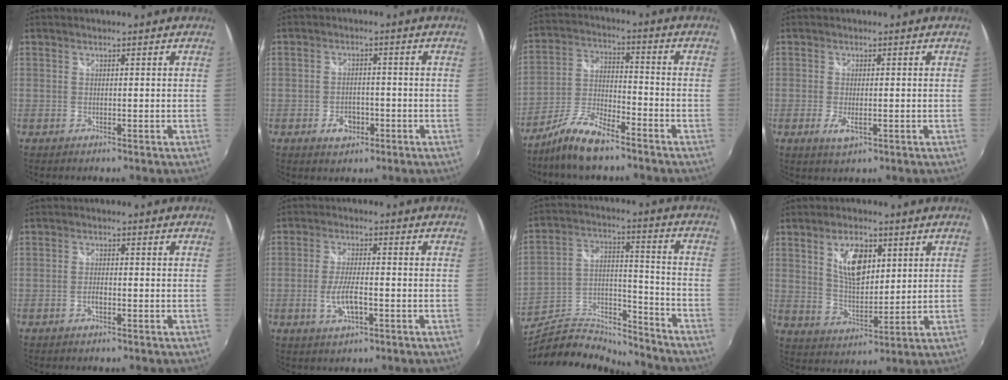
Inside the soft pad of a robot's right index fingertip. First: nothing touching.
{"total": 4.4, "force": [-2.0, 3.1, 2.4], "torque": [-0.049, 0.002, -0.029]}
{"total": 10.4, "force": [-8.0, 2.7, 6.1], "torque": [-0.133, 0.000, -0.153]}
{"total": 3.4, "force": [-1.2, 1.2, 3.0], "torque": [-0.059, -0.010, -0.018]}
{"total": 2.0, "force": [-0.9, 0.8, 1.7], "torque": [-0.036, 0.000, -0.018]}
{"total": 6.2, "force": [-1.9, 1.9, 5.5], "torque": [-0.113, -0.006, -0.033]}
{"total": 15.9, "force": [-13.7, 5.8, 5.7], "torque": [-0.118, 0.035, -0.230]}
{"total": 9.4, "force": [3.8, 4.6, 7.3], "torque": [-0.130, 0.005, 0.074]}